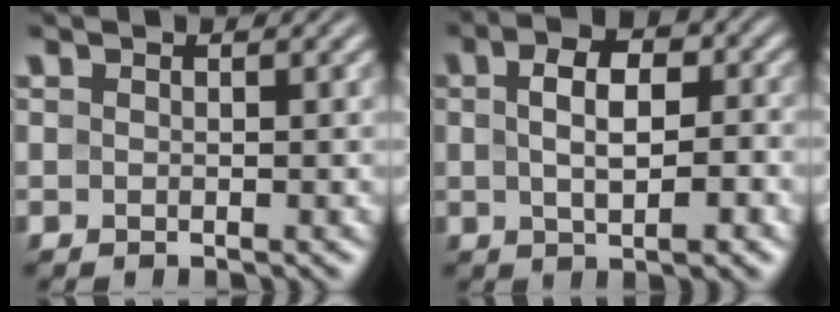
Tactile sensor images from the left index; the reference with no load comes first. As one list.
[{"total": 5.8, "force": [0.3, 3.0, 5.0], "torque": [-0.060, 0.015, -0.003]}]